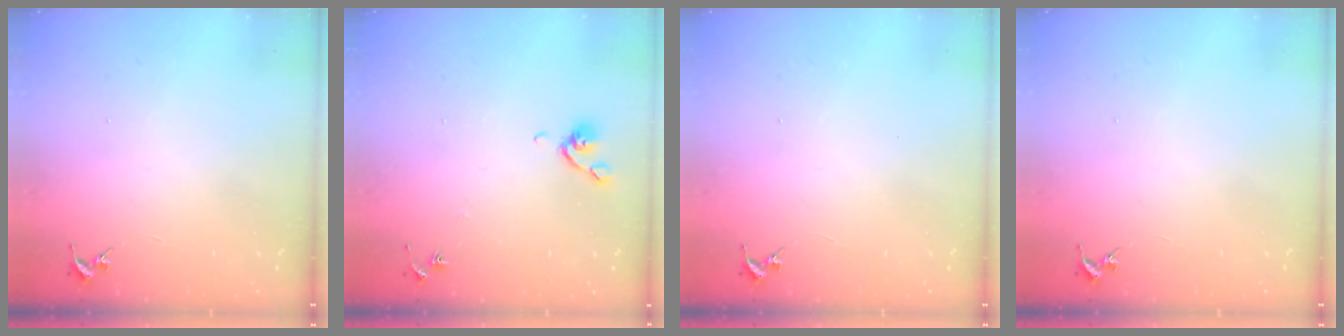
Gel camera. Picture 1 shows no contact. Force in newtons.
{"total": 5.2, "press": 5.1, "slide": 1.0}
{"total": 0.0}
{"total": 0.0}